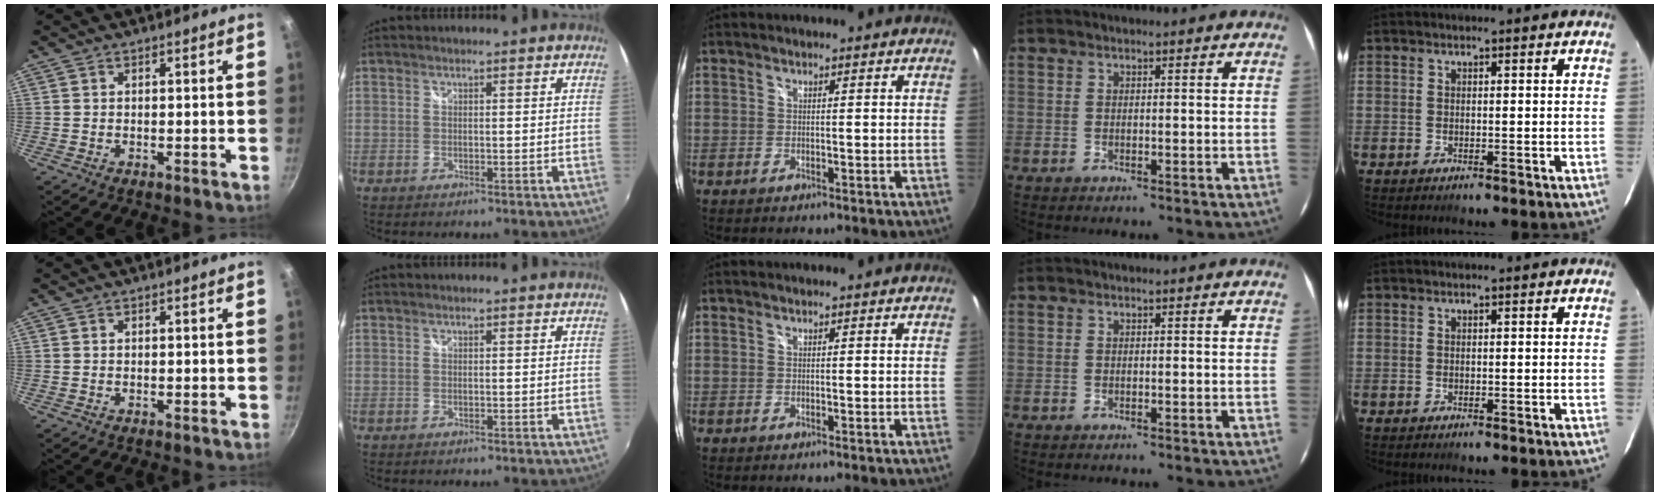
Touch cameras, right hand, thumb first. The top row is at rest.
{}